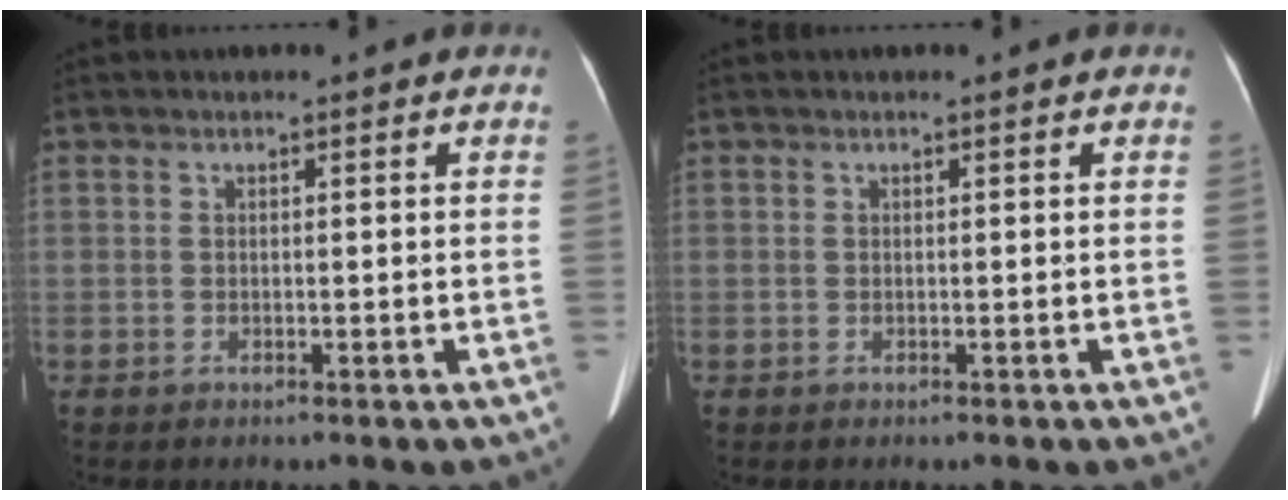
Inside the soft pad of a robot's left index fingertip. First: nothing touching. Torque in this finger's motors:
{"motor_torque": [0.10, 0.00, 0.03, 0.01]}